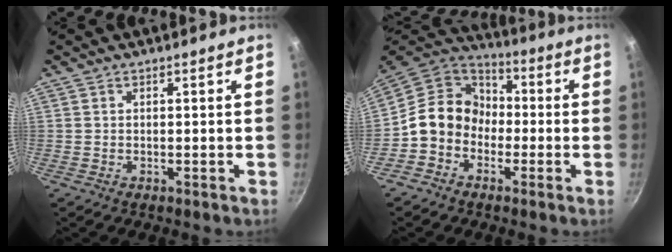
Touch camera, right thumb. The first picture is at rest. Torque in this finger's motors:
{"motor_torque": [-0.04, 1.26, 1.03, -0.85, 0.08]}